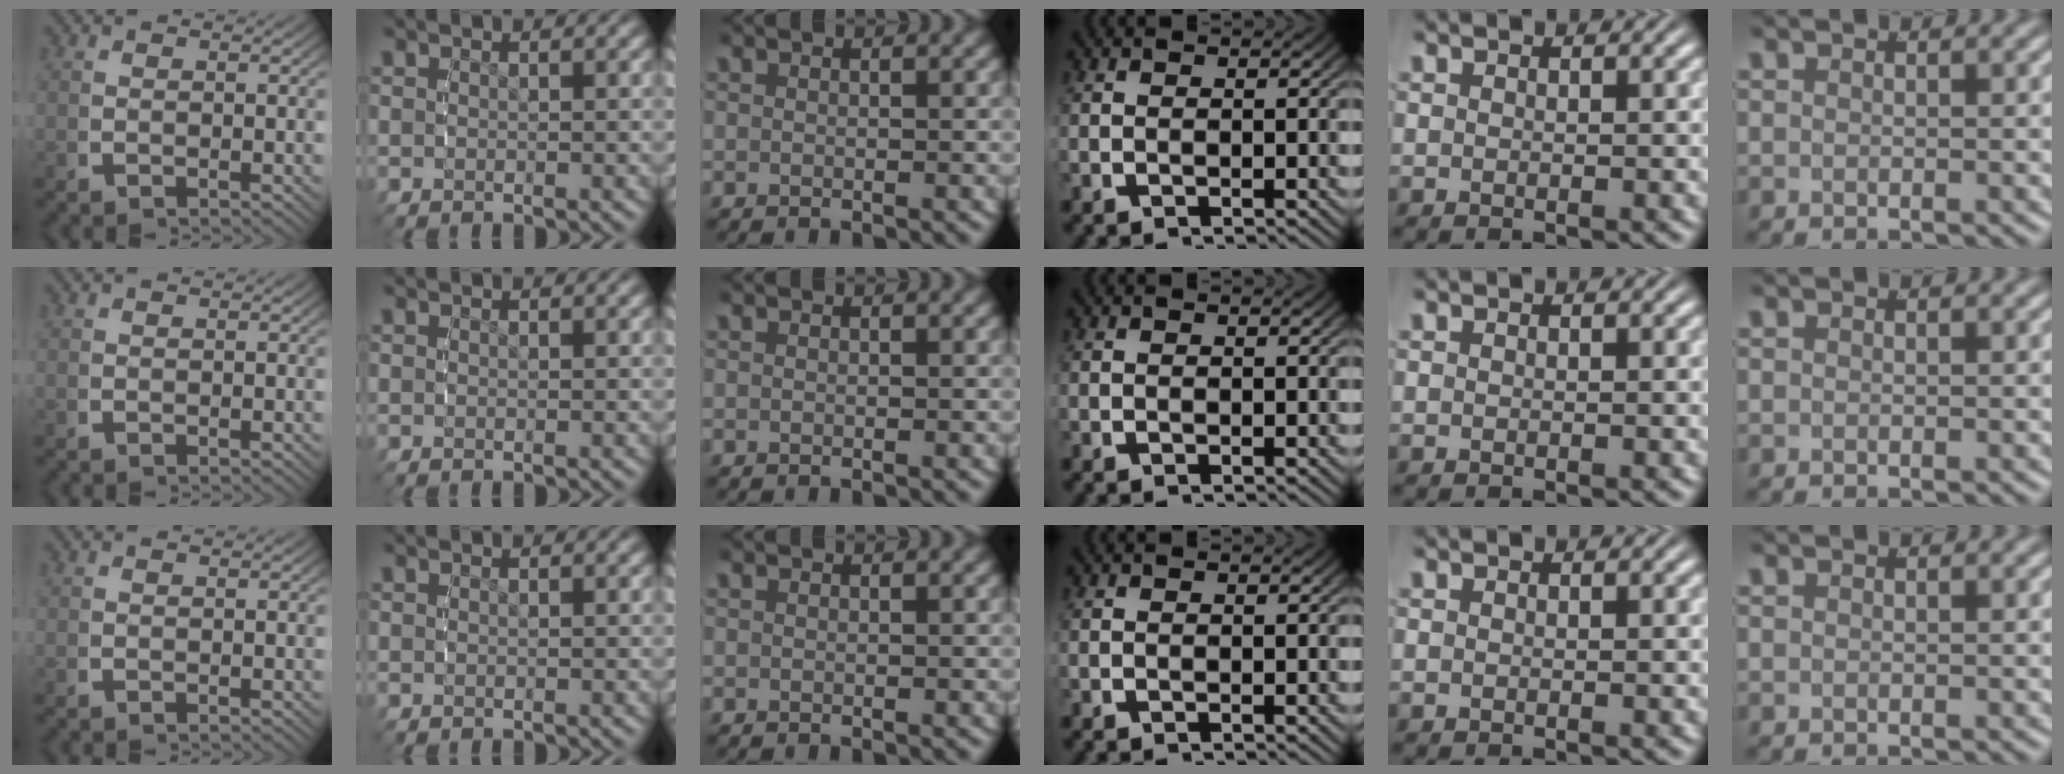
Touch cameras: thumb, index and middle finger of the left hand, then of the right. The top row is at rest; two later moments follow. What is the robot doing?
{"motion": "reach", "object": "string"}